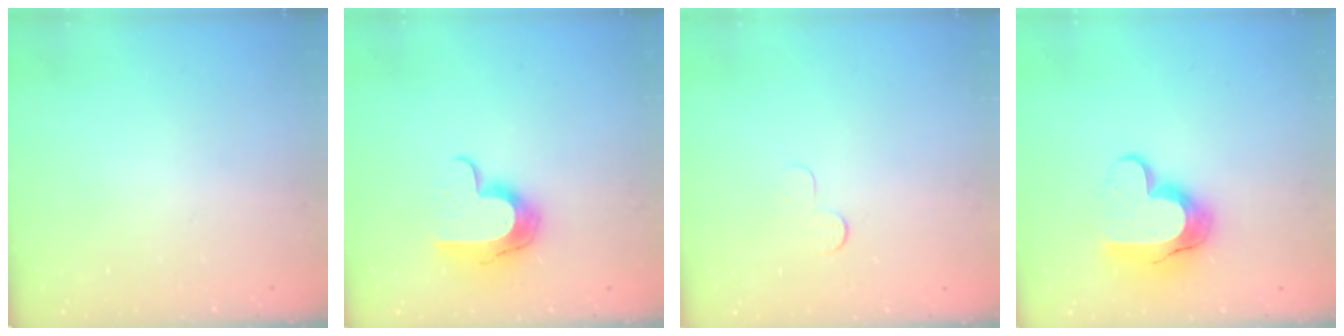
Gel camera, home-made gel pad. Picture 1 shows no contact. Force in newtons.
{"total": 10.5, "press": 10.5, "slide": 0.8}
{"total": 2.9, "press": 2.9, "slide": 0.3}
{"total": 14.0, "press": 14.0, "slide": 1.0}